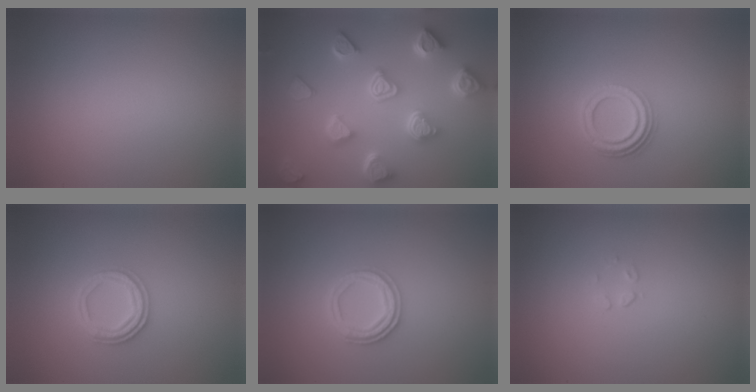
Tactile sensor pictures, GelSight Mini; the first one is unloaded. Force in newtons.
{"total": 6.7, "press": 5.4, "slide": 3.9}
{"total": 3.3, "press": 2.4, "slide": 2.3}
{"total": 2.4, "press": 2.3, "slide": 0.7}
{"total": 2.4, "press": 2.3, "slide": 0.7}
{"total": 0.5, "press": 0.2, "slide": 0.5}